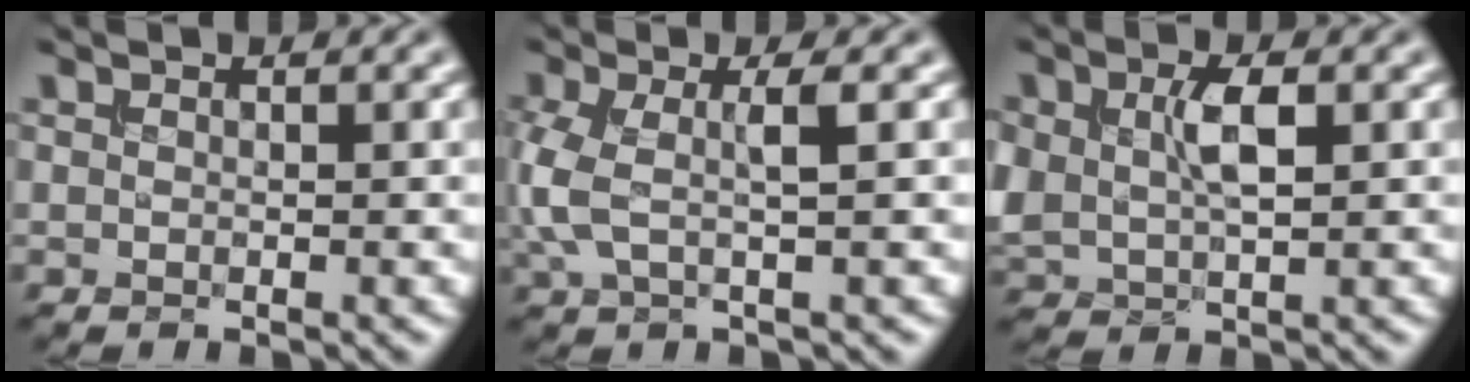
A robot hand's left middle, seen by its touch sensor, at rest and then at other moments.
{"total": 3.8, "force": [0.1, 1.1, 3.6], "torque": [-0.090, 0.000, -0.001]}
{"total": 3.9, "force": [1.0, 2.2, 3.1], "torque": [-0.076, 0.002, 0.022]}